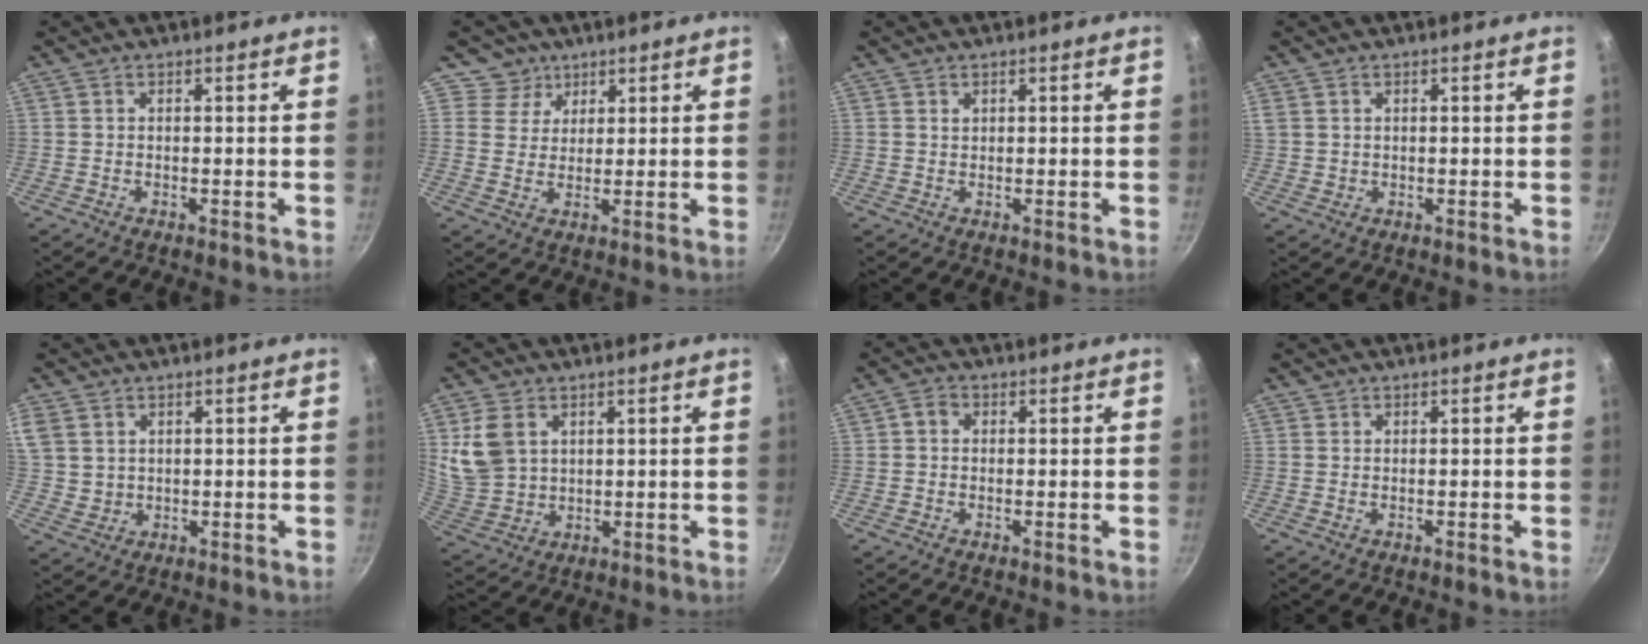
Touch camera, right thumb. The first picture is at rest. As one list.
[{"total": 4.5, "force": [2.7, 3.6, -0.2], "torque": [0.042, -0.014, 0.037]}, {"total": 0.5, "force": [0.4, 0.4, 0.1], "torque": [-0.001, 0.000, 0.008]}, {"total": 1.7, "force": [0.8, 1.4, 0.7], "torque": [-0.010, 0.000, 0.015]}, {"total": 9.4, "force": [3.5, 7.6, 4.3], "torque": [-0.095, 0.005, 0.081]}, {"total": 8.7, "force": [3.1, 6.4, 5.1], "torque": [-0.088, -0.012, 0.077]}, {"total": 1.9, "force": [0.2, 1.6, 1.0], "torque": [-0.021, 0.008, -0.001]}, {"total": 0.0}]